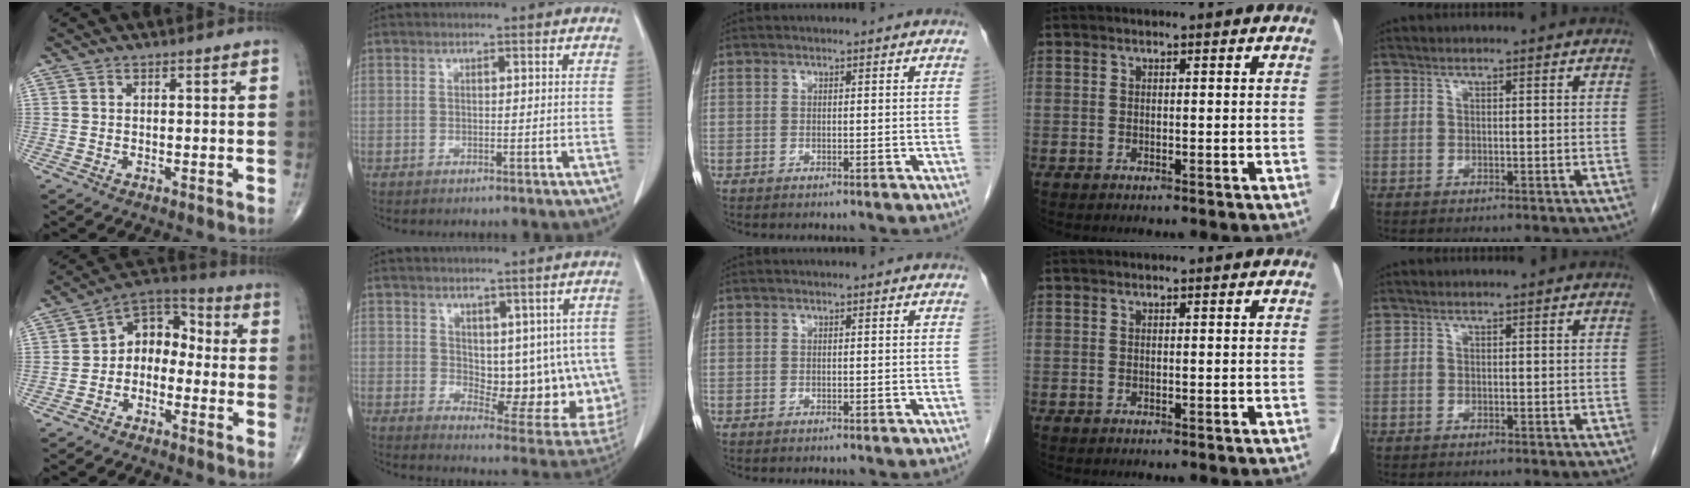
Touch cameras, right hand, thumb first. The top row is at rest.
{"thumb": {"total": 9.0, "force": [-1.7, 6.7, 5.8], "torque": [-0.058, 0.050, -0.050]}, "index": {"total": 13.1, "force": [1.6, 6.8, 11.1], "torque": [-0.130, -0.010, 0.042]}}